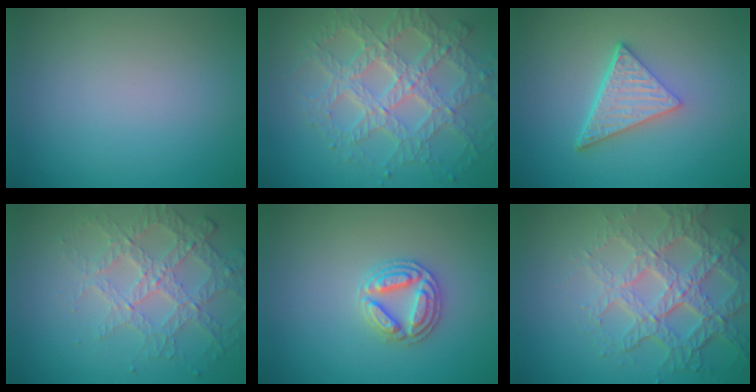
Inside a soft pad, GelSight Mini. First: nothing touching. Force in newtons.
{"total": 7.8, "press": 5.6, "slide": 5.5}
{"total": 4.7, "press": 3.4, "slide": 3.3}
{"total": 3.8, "press": 3.5, "slide": 1.3}
{"total": 2.9, "press": 2.9, "slide": 0.2}
{"total": 7.4, "press": 5.3, "slide": 5.2}